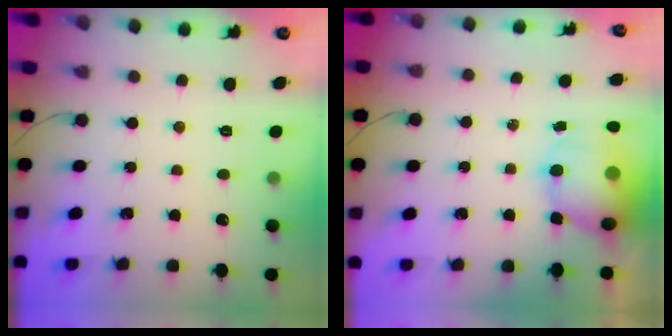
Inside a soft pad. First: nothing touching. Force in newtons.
{"total": 13.4, "press": 12.9, "slide": 3.5}